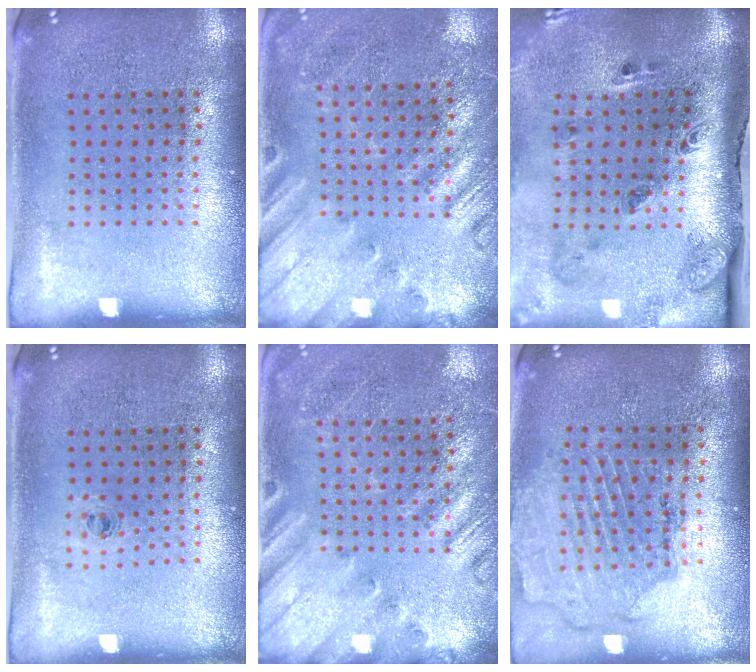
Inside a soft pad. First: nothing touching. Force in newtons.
{"total": 2.3, "press": 2.0, "slide": 1.0}
{"total": 3.4, "press": 2.1, "slide": 2.6}
{"total": 0.5, "press": 0.3, "slide": 0.5}
{"total": 2.2, "press": 1.8, "slide": 1.2}
{"total": 1.6, "press": 1.5, "slide": 0.3}